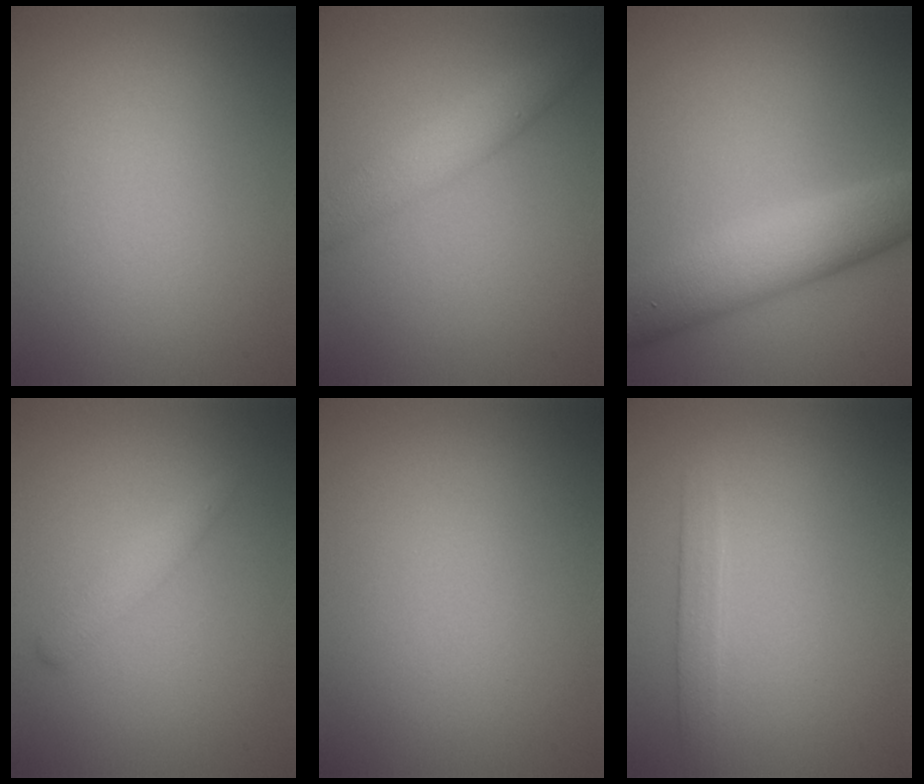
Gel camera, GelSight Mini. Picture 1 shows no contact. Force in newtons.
{"total": 3.7, "press": 3.7, "slide": 0.3}
{"total": 6.3, "press": 6.3, "slide": 0.3}
{"total": 1.6, "press": 1.6, "slide": 0.1}
{"total": 0.0}
{"total": 1.7, "press": 1.7, "slide": 0.0}